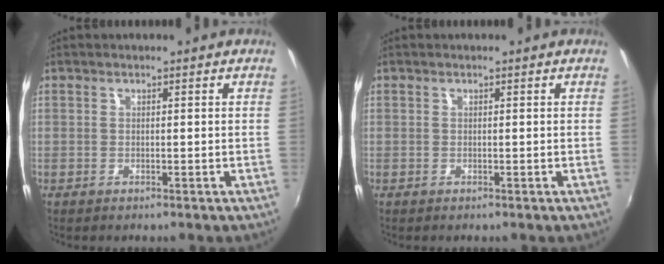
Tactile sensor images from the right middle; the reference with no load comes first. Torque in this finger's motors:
{"motor_torque": [-0.02, -0.01, 0.00, 0.00]}